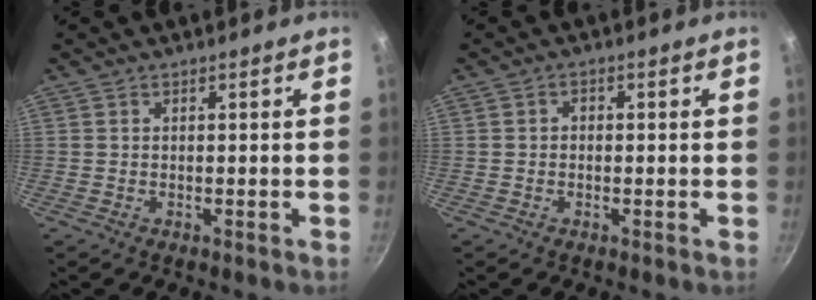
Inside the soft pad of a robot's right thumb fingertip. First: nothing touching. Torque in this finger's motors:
{"motor_torque": [-0.16, -0.03, -0.08, 0.13, -0.02]}